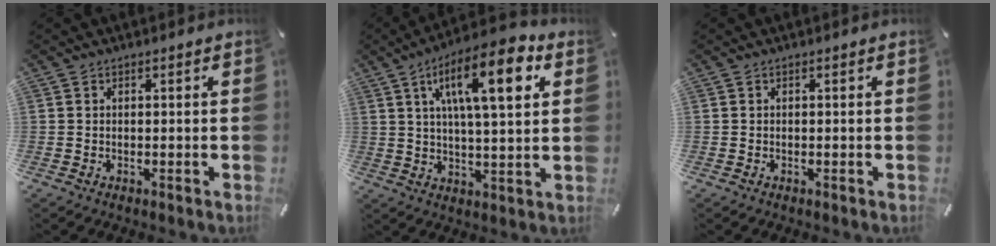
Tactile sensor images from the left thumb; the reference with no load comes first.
{"total": 16.5, "force": [6.9, 5.4, 14.0], "torque": [-0.217, -0.012, 0.103]}
{"total": 0.0}